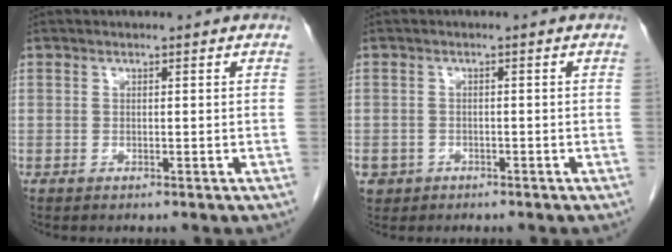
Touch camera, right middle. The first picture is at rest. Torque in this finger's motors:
{"motor_torque": [1.09, -1.05, 0.51, 0.15]}